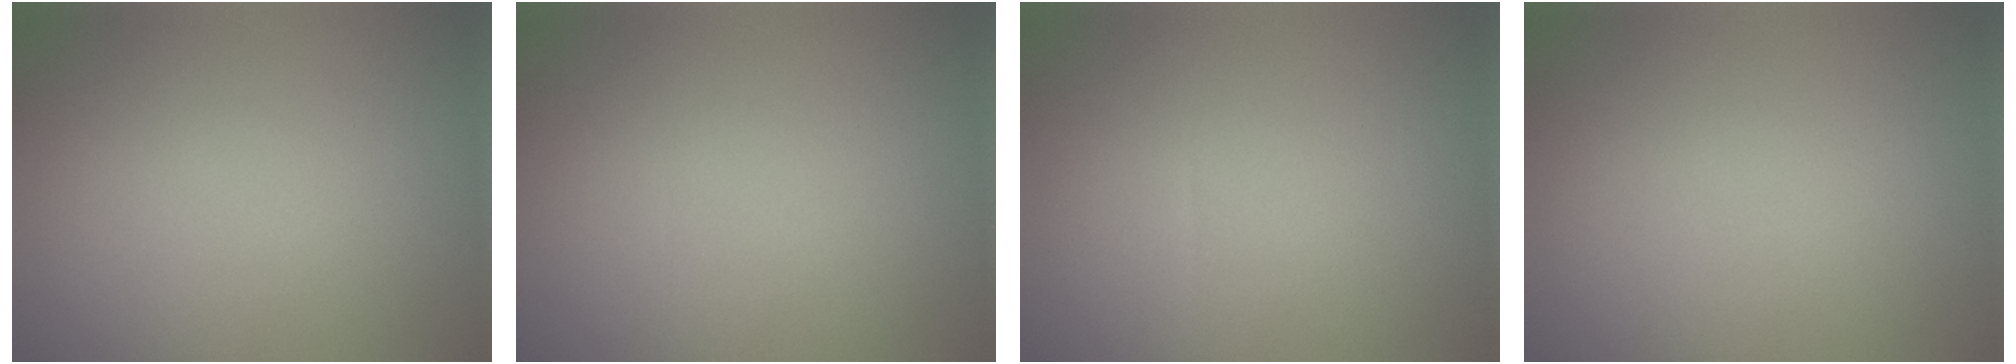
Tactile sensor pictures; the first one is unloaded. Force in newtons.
{"total": 0.0}
{"total": 0.0}
{"total": 0.0}